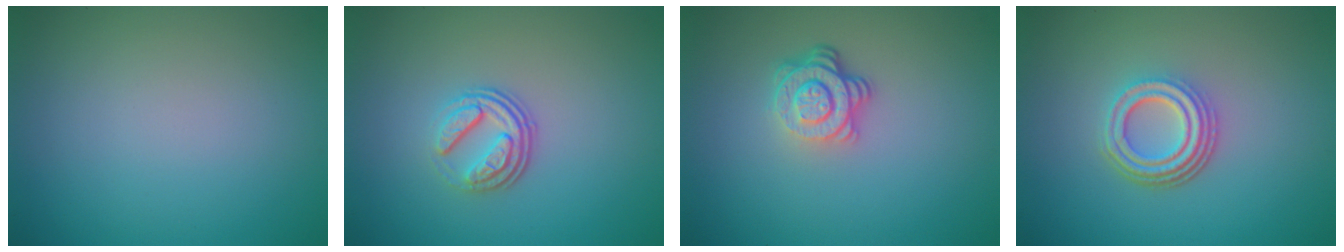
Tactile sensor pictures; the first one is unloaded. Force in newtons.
{"total": 3.5, "press": 2.5, "slide": 2.4}
{"total": 3.8, "press": 2.7, "slide": 2.6}
{"total": 4.5, "press": 3.3, "slide": 3.0}